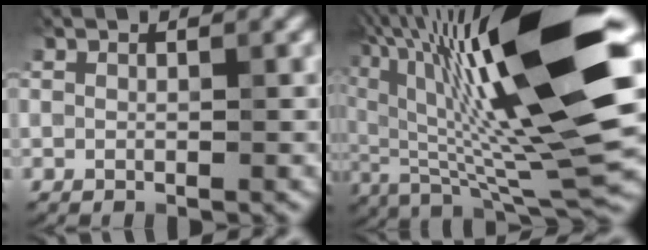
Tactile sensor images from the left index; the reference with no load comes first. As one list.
[{"total": 18.6, "force": [4.4, 4.4, 17.5], "torque": [-0.282, 0.016, 0.074]}]